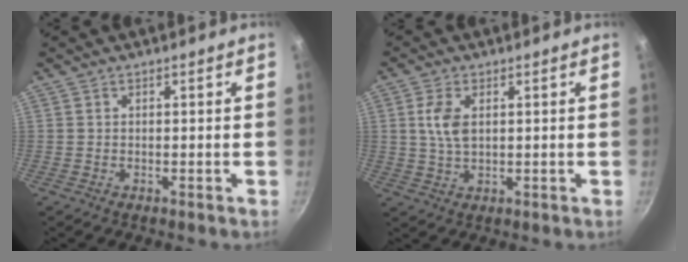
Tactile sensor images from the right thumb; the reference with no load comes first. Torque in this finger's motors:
{"motor_torque": [0.13, -0.07, 0.73, 0.08, 0.03]}